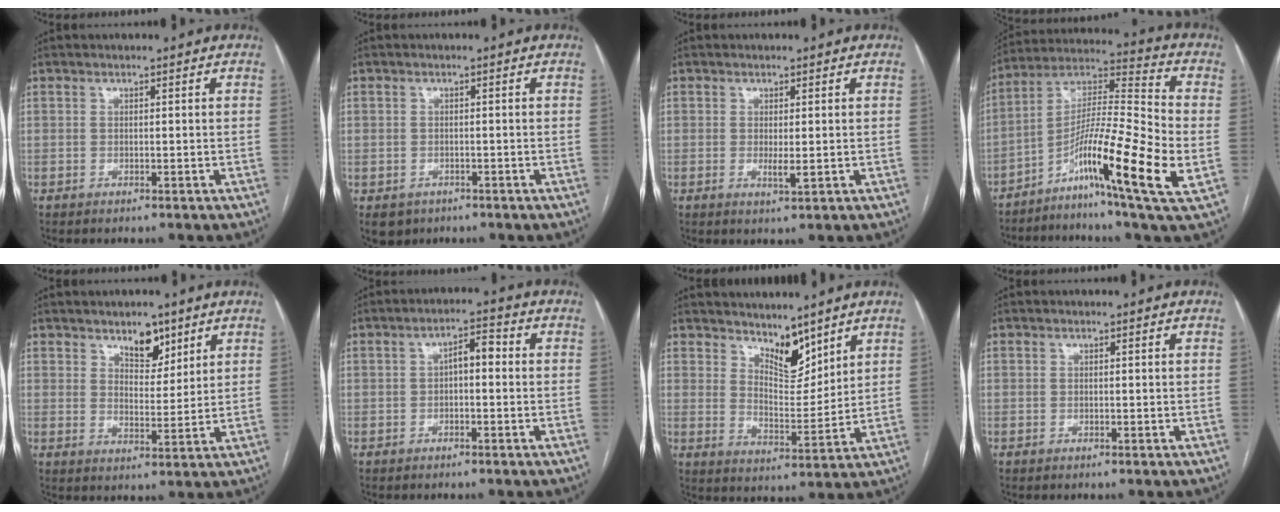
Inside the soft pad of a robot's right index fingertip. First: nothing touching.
{"total": 3.7, "force": [-2.0, 3.1, 0.5], "torque": [-0.003, 0.001, -0.026]}
{"total": 2.0, "force": [-0.1, 0.4, 1.9], "torque": [-0.036, -0.005, 0.004]}
{"total": 19.6, "force": [-6.2, 0.6, 18.6], "torque": [-0.333, -0.007, -0.111]}
{"total": 5.2, "force": [3.7, 2.5, 2.8], "torque": [-0.039, -0.004, 0.063]}
{"total": 3.5, "force": [-0.1, 1.3, 3.3], "torque": [-0.053, 0.019, -0.002]}
{"total": 6.6, "force": [5.5, 2.3, 2.9], "torque": [-0.047, -0.008, 0.105]}
{"total": 0.0}